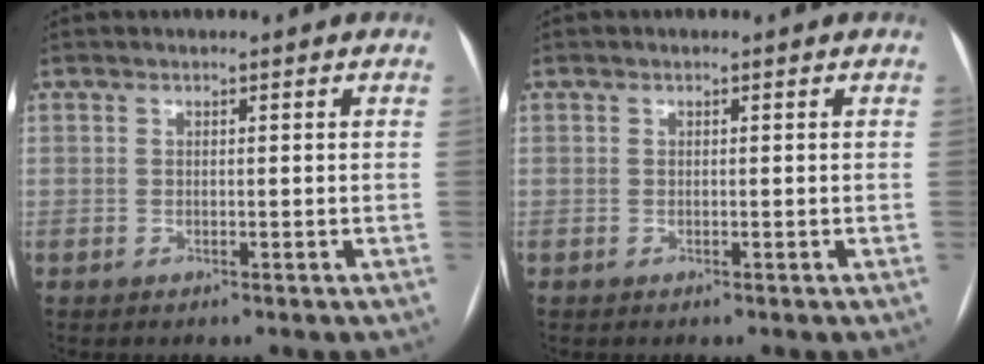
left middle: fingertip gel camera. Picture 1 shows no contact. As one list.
[{"total": 0.0}]